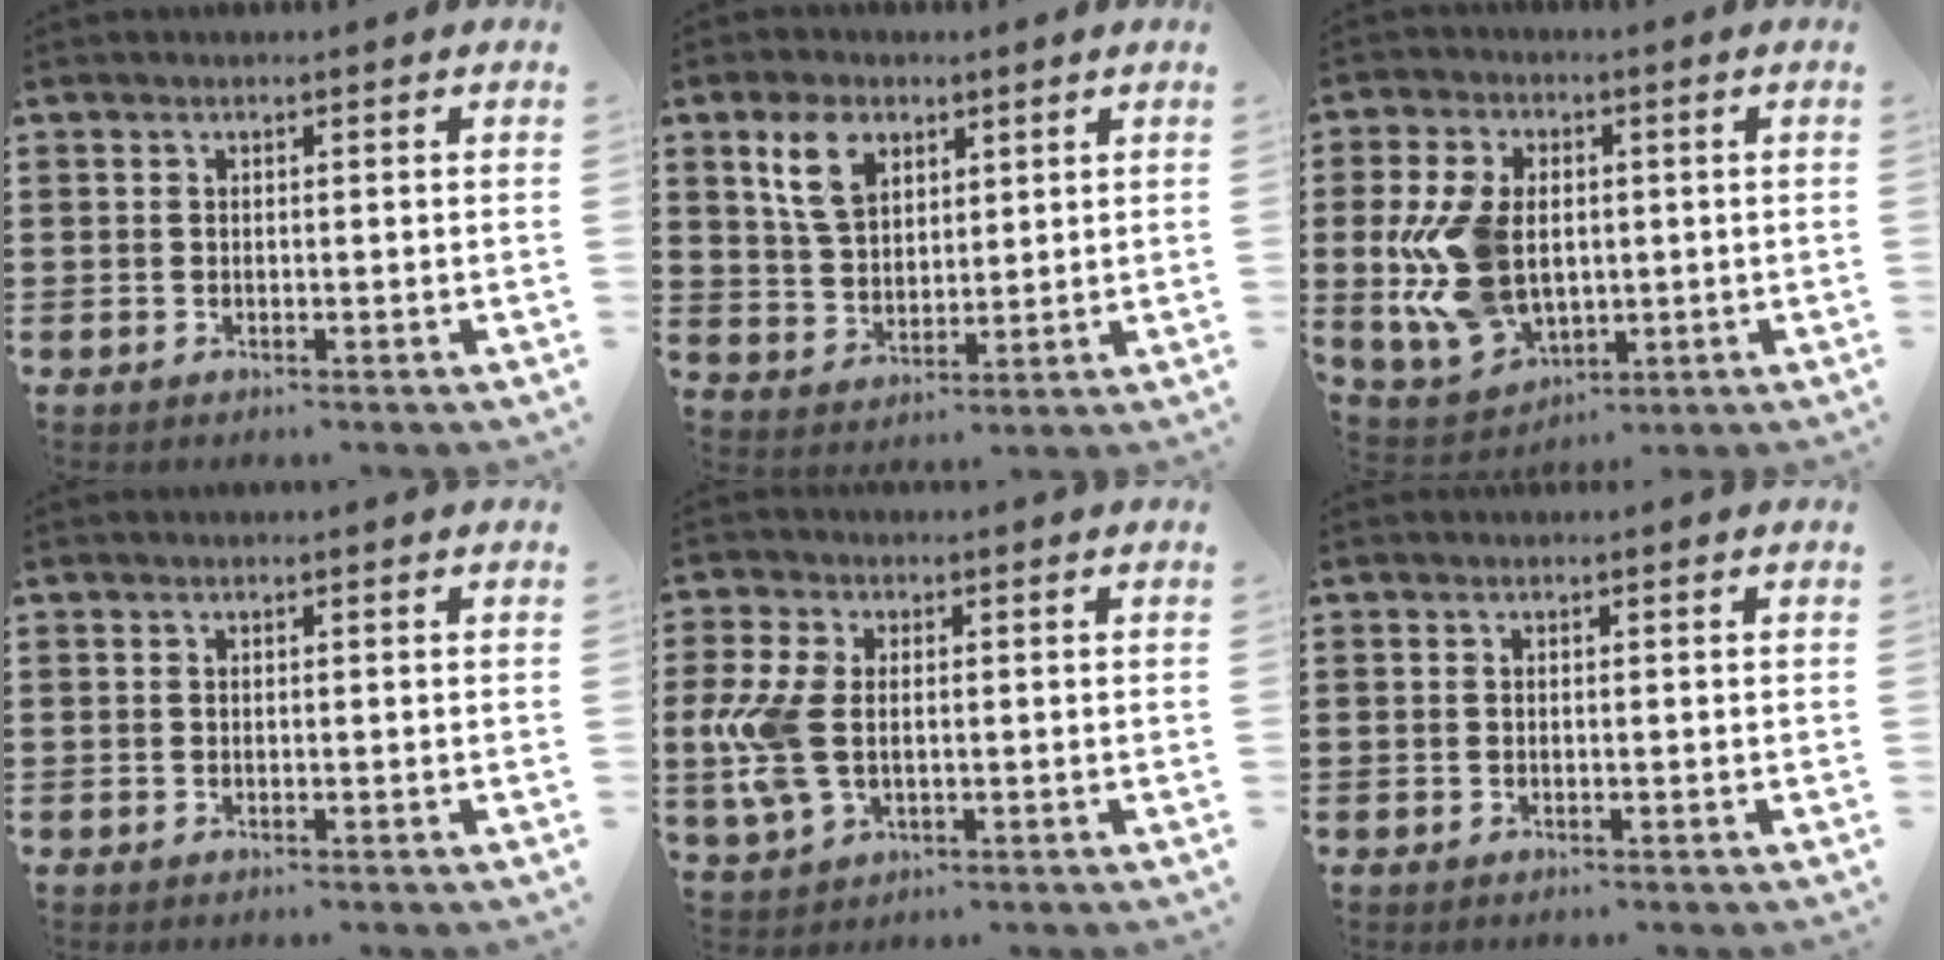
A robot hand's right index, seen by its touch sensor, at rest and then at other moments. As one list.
[{"total": 7.6, "force": [4.1, 4.9, 4.2], "torque": [-0.087, 0.011, 0.073]}, {"total": 12.9, "force": [0.4, 8.5, 9.7], "torque": [-0.241, 0.002, 0.007]}, {"total": 0.0}, {"total": 8.0, "force": [-0.2, 4.8, 6.3], "torque": [-0.177, -0.004, -0.014]}, {"total": 0.0}]